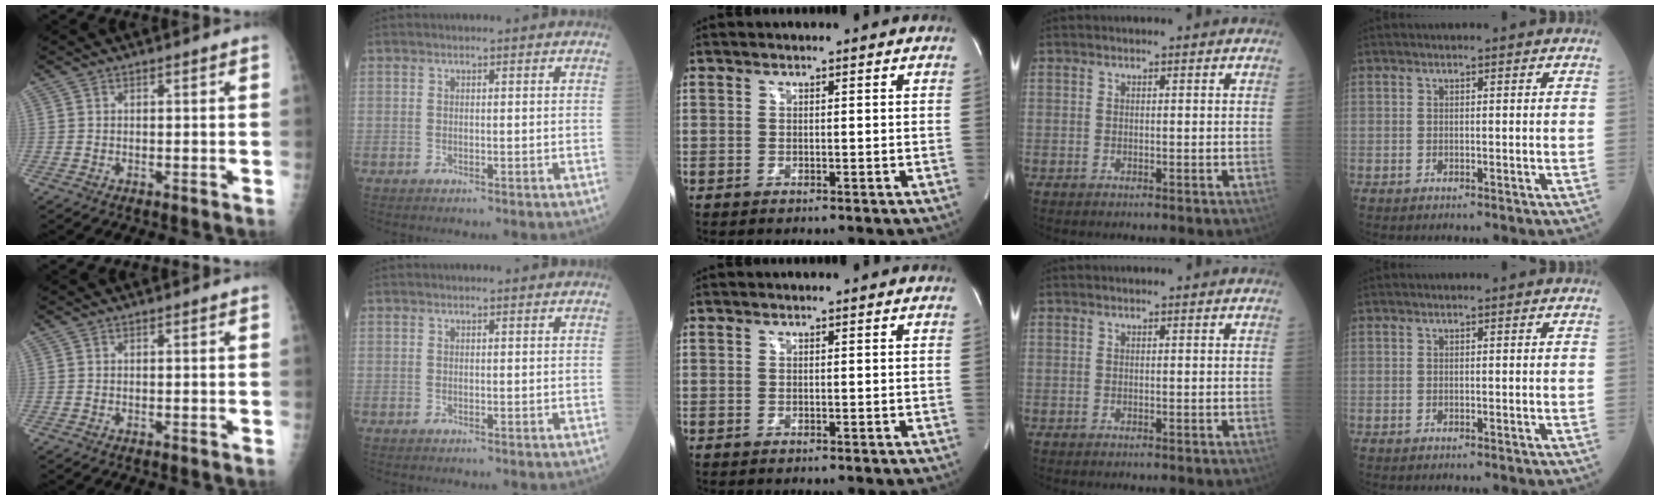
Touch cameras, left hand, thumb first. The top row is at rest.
{}